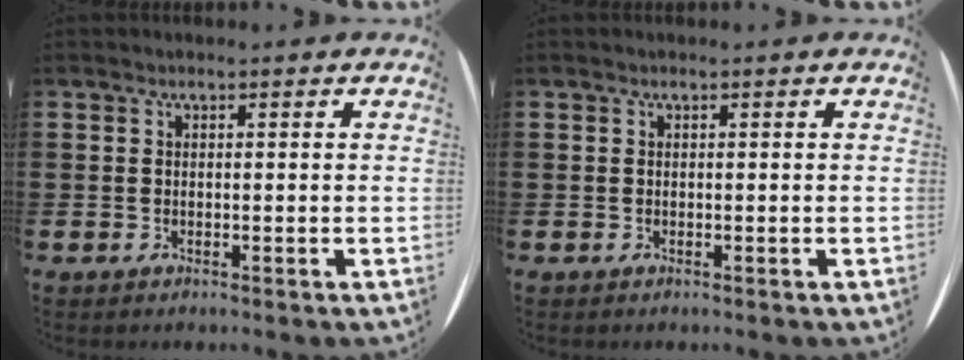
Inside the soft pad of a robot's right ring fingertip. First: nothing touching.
{"total": 0.0}